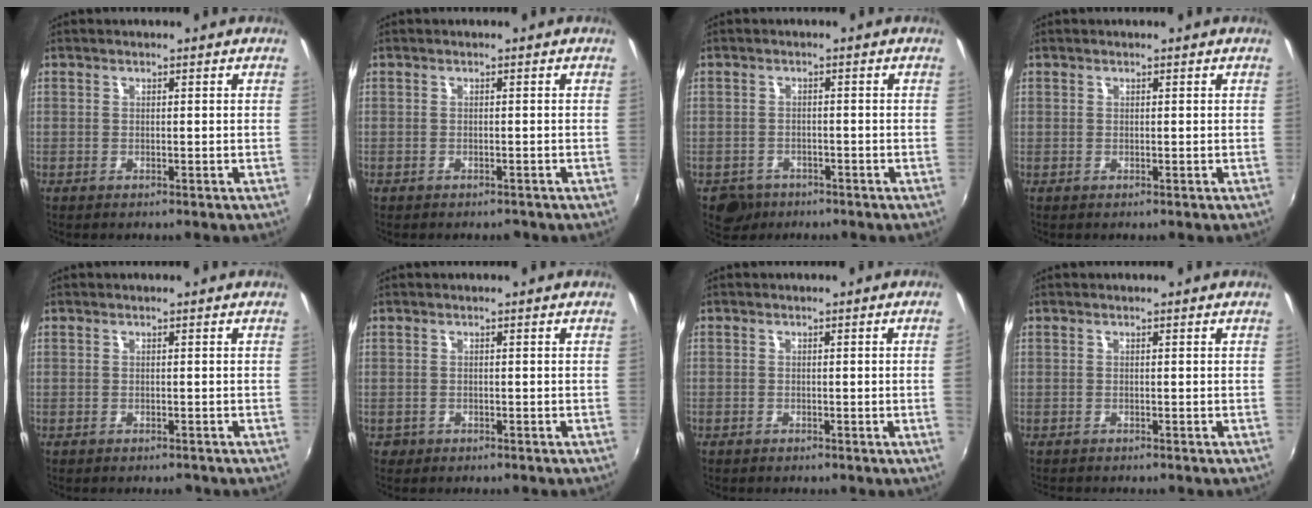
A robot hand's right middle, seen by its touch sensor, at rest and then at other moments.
{"total": 1.5, "force": [-1.2, 0.9, 0.4], "torque": [-0.010, -0.005, -0.015]}
{"total": 4.1, "force": [-2.7, 3.0, 0.9], "torque": [-0.029, -0.002, -0.041]}
{"total": 0.0}
{"total": 1.2, "force": [-1.0, 0.6, 0.2], "torque": [-0.008, -0.003, -0.012]}
{"total": 1.6, "force": [-0.8, 1.3, 0.3], "torque": [-0.011, -0.004, -0.012]}
{"total": 1.2, "force": [-0.3, -0.7, 1.0], "torque": [-0.014, -0.005, -0.004]}
{"total": 1.0, "force": [-1.0, 0.1, 0.3], "torque": [-0.007, -0.006, -0.016]}